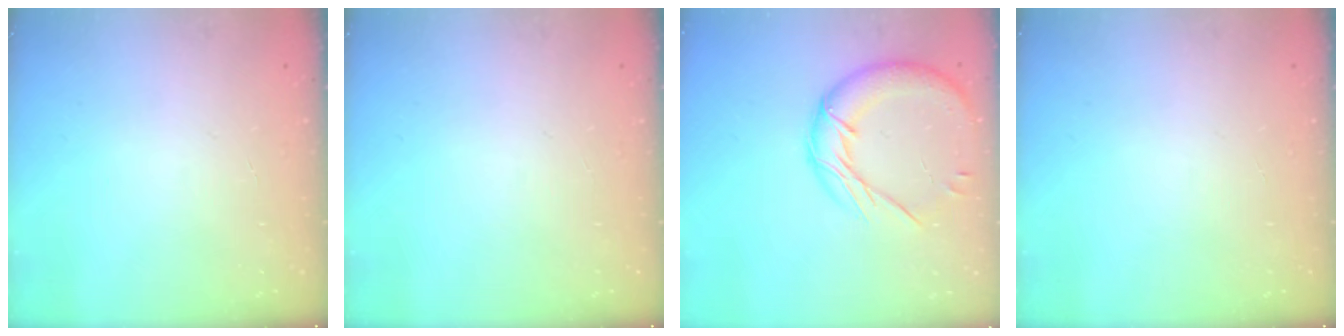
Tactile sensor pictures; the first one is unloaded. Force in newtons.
{"total": 0.0}
{"total": 15.4, "press": 15.4, "slide": 1.3}
{"total": 0.0}